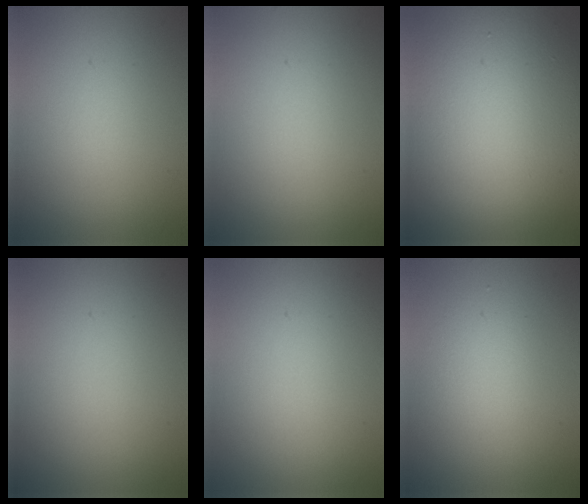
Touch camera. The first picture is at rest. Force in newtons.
{"total": 0.0}
{"total": 16.1, "press": 16.1, "slide": 0.9}
{"total": 0.0}
{"total": 0.0}
{"total": 2.0, "press": 2.0, "slide": 0.1}